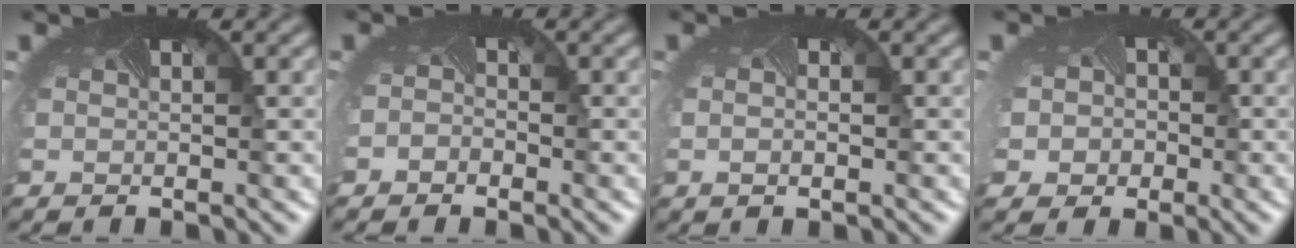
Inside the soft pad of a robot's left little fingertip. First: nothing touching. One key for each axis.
{"total": 0.7, "fx": -0.6, "fy": 0.3, "fz": -0.3, "tx": 0.003, "ty": -0.009, "tz": -0.013}
{"total": 0.8, "fx": -0.2, "fy": 0.3, "fz": 0.7, "tx": -0.018, "ty": -0.007, "tz": 0.000}
{"total": 4.1, "fx": -0.8, "fy": 3.7, "fz": 1.6, "tx": -0.027, "ty": -0.013, "tz": -0.021}